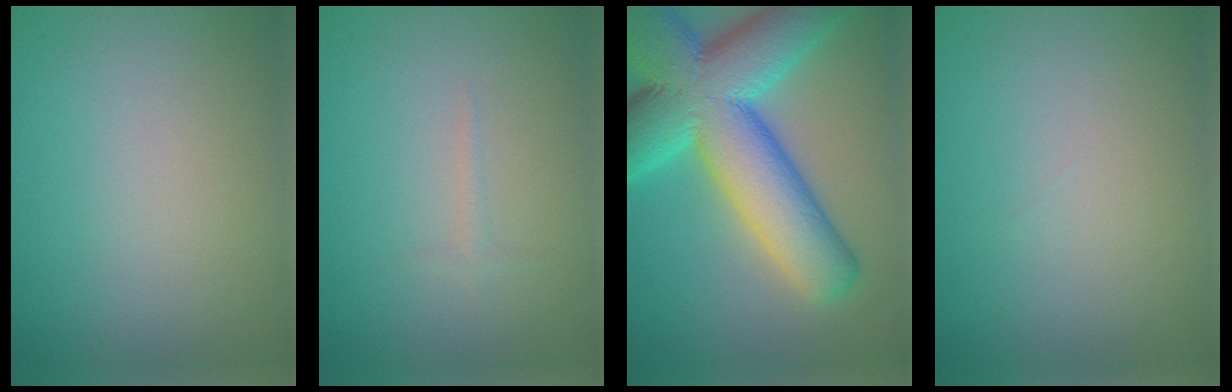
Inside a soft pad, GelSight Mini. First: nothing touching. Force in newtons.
{"total": 0.6, "press": 0.6, "slide": 0.0}
{"total": 14.3, "press": 14.2, "slide": 0.4}
{"total": 0.0}